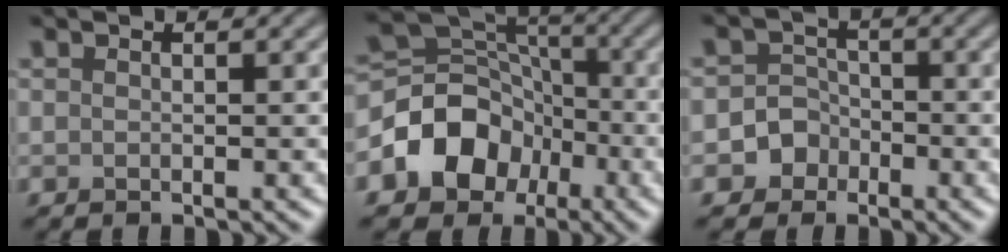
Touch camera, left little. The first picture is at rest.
{"total": 7.6, "force": [-3.0, 6.0, 3.4], "torque": [-0.045, 0.010, -0.066]}
{"total": 3.3, "force": [-1.4, 2.9, 0.4], "torque": [0.026, 0.009, -0.041]}